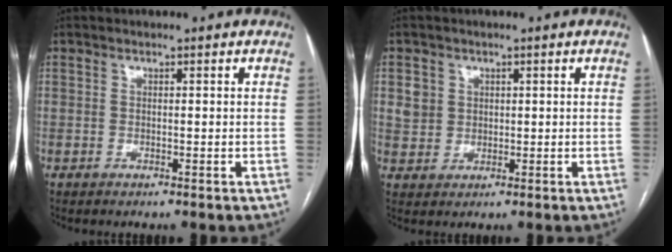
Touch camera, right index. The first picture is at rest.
{"total": 3.5, "force": [1.2, 3.2, 0.7], "torque": [-0.014, 0.009, 0.029]}